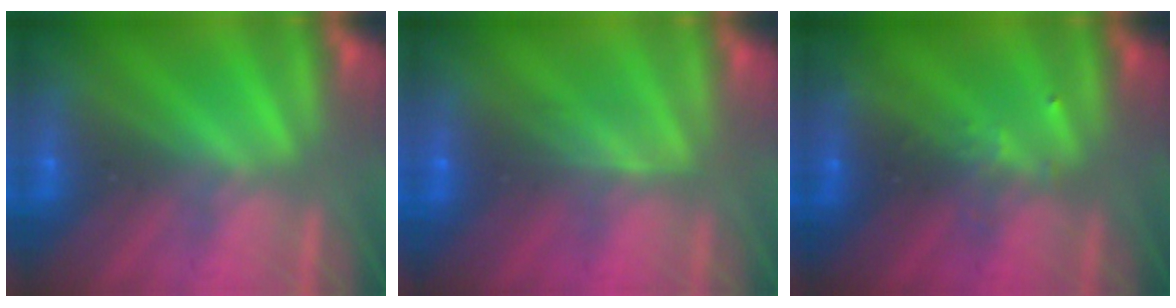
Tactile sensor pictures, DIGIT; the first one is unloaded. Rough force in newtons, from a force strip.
{"total": 2.4}
{"total": 2.4}